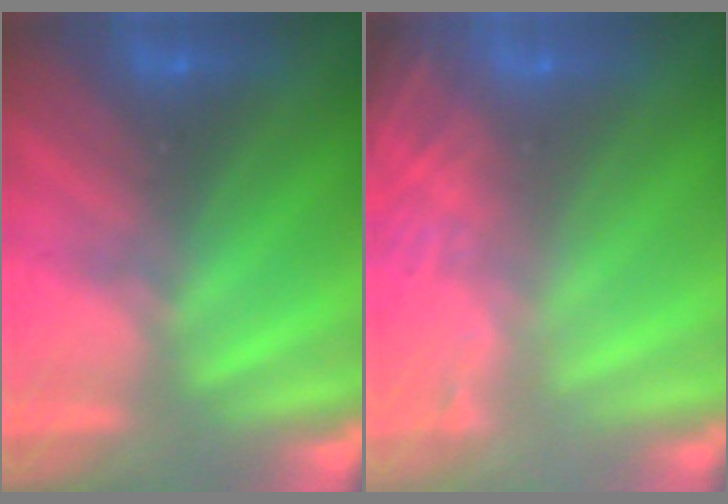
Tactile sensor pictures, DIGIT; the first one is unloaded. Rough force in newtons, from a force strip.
{"total": 8.0}